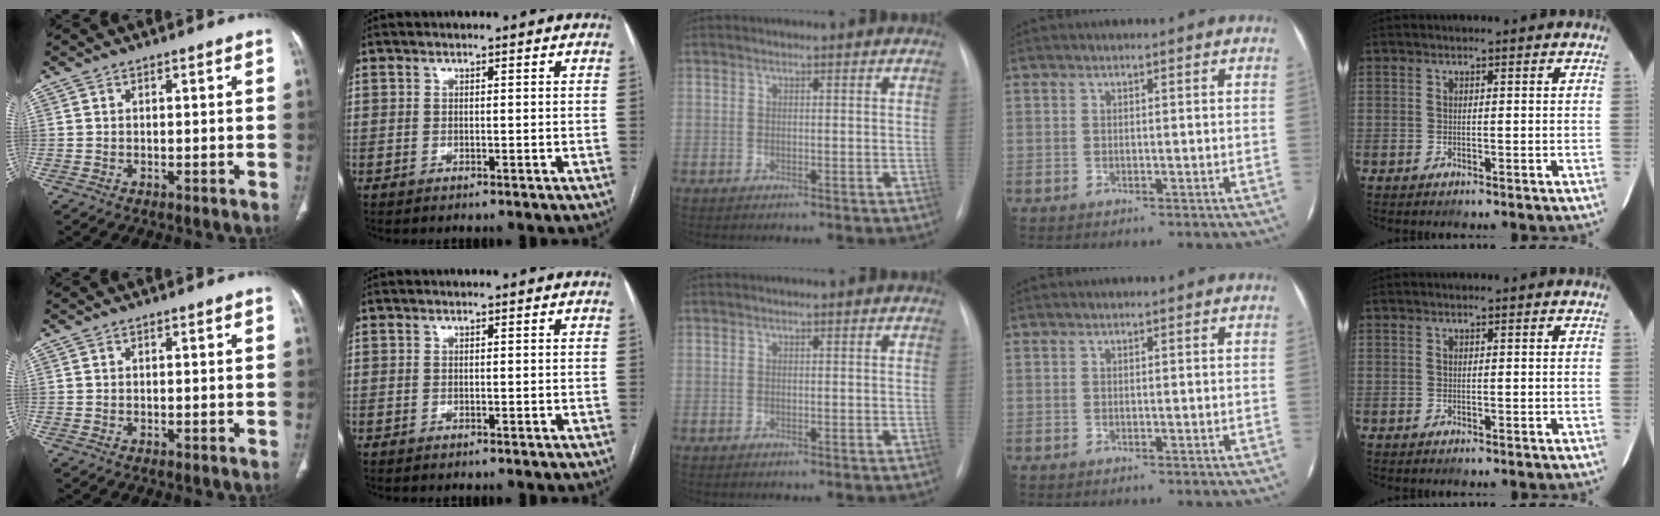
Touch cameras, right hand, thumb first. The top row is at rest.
{}